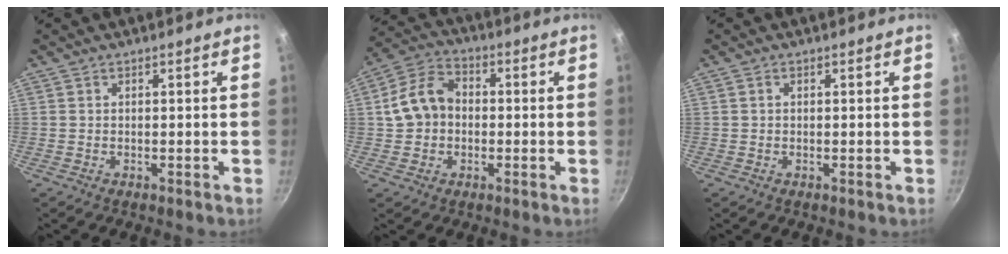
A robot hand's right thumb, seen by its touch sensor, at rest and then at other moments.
{"total": 9.8, "force": [-0.1, 7.7, 6.0], "torque": [-0.088, 0.025, -0.016]}
{"total": 0.6, "force": [0.1, 0.5, 0.4], "torque": [-0.005, 0.004, 0.002]}